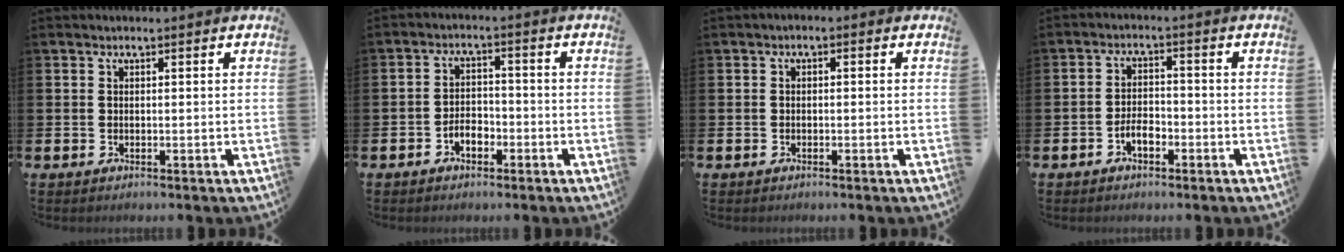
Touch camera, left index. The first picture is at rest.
{"total": 2.9, "force": [-1.7, 1.7, 1.6], "torque": [-0.038, 0.009, -0.034]}
{"total": 0.9, "force": [-0.7, 0.5, 0.3], "torque": [-0.011, 0.003, -0.015]}
{"total": 2.8, "force": [-1.5, 1.4, 1.9], "torque": [-0.034, 0.005, -0.031]}